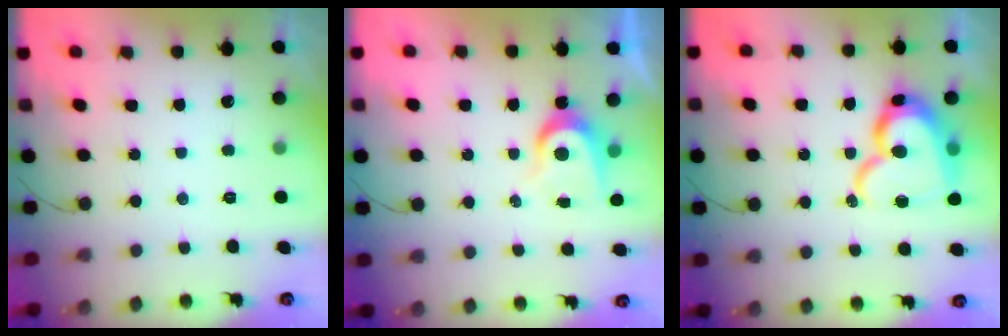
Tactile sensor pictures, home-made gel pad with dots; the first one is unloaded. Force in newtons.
{"total": 6.4, "press": 6.4, "slide": 0.4}
{"total": 17.5, "press": 17.4, "slide": 1.5}